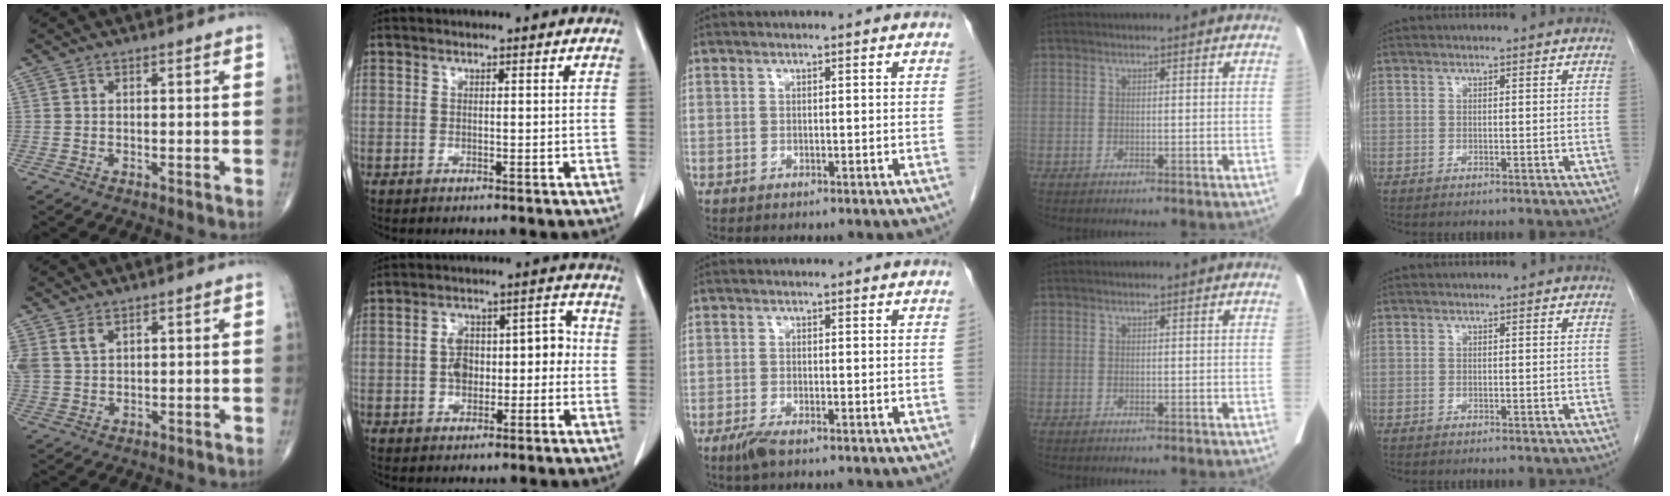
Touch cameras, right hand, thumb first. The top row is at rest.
{"thumb": {"total": 5.5, "force": [3.0, 3.3, 3.1], "torque": [-0.068, -0.002, 0.074]}, "index": {"total": 8.3, "force": [-0.9, 5.0, 6.6], "torque": [-0.103, 0.045, -0.010]}, "middle": {"total": 2.4, "force": [-1.6, 0.4, 1.7], "torque": [-0.040, -0.006, -0.033]}}